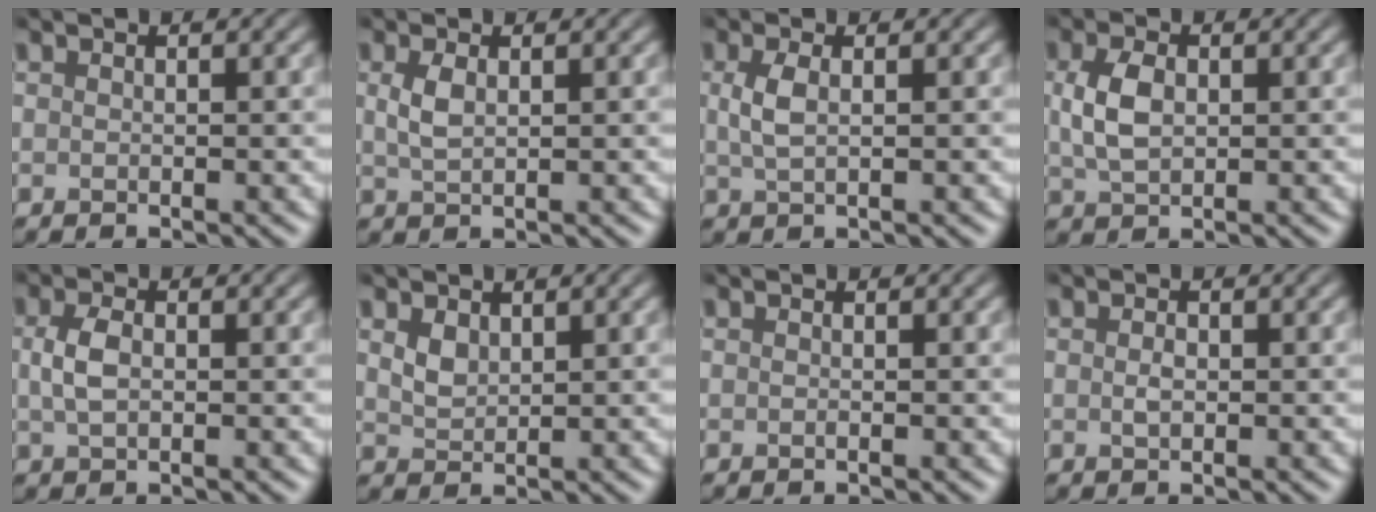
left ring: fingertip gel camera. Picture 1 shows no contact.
{"total": 1.8, "force": [0.5, 0.8, 1.6], "torque": [-0.038, 0.001, 0.012]}
{"total": 2.0, "force": [0.4, 0.7, 1.9], "torque": [-0.042, 0.003, 0.008]}
{"total": 3.3, "force": [0.4, 2.0, 2.6], "torque": [-0.061, 0.002, 0.011]}
{"total": 2.3, "force": [0.1, 1.2, 1.9], "torque": [-0.047, 0.002, 0.000]}
{"total": 1.6, "force": [0.9, 0.9, 0.9], "torque": [-0.021, -0.001, 0.023]}
{"total": 0.0}
{"total": 0.7, "force": [0.0, 0.4, 0.6], "torque": [-0.013, -0.002, 0.000]}